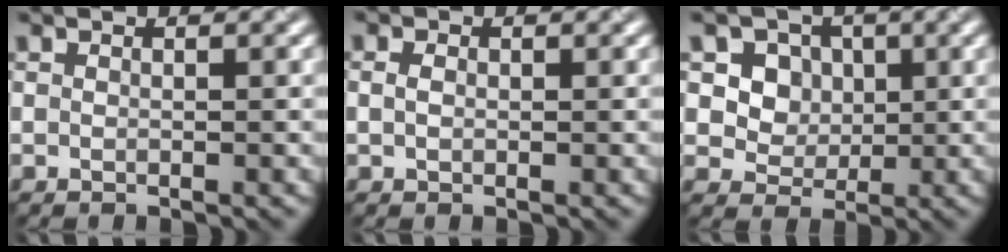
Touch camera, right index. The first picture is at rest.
{"total": 1.1, "force": [0.2, 0.9, 0.7], "torque": [-0.015, 0.002, 0.002]}
{"total": 6.4, "force": [2.3, 5.3, 2.7], "torque": [-0.051, 0.005, 0.038]}